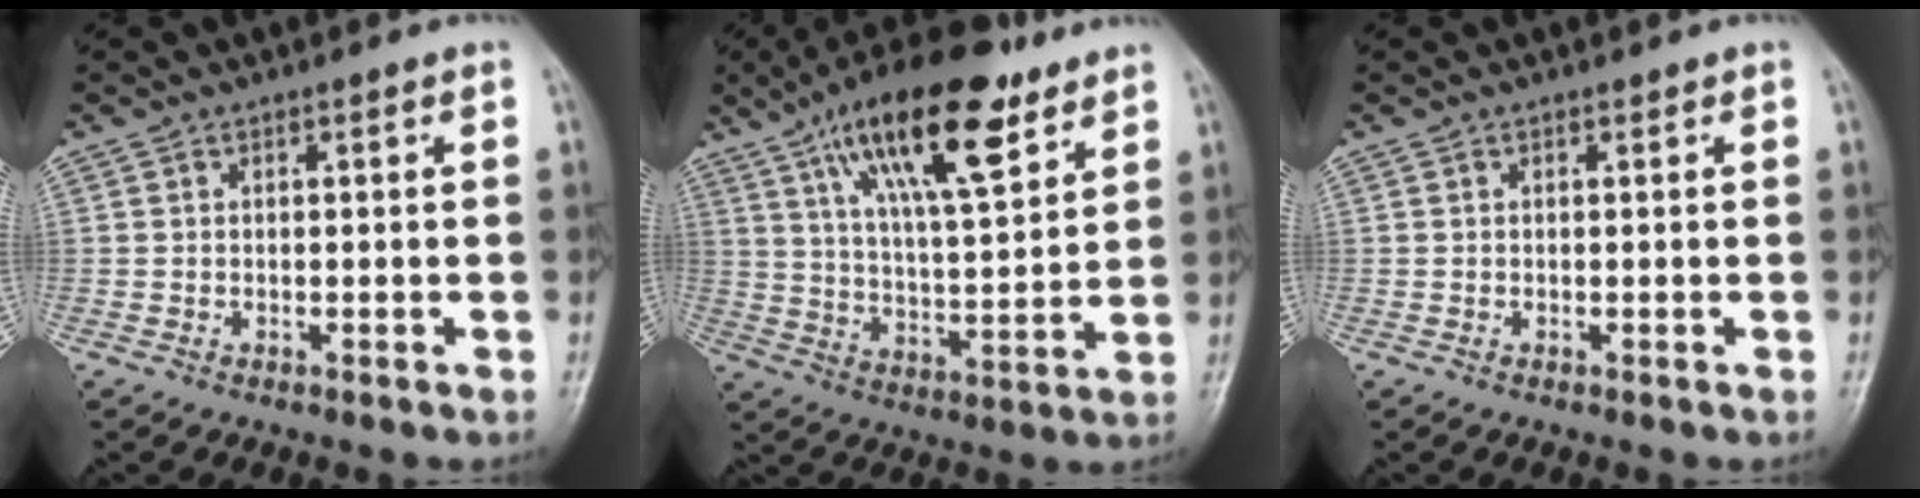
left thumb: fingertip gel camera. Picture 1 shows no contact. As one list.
[{"total": 20.2, "force": [11.3, 6.7, 15.3], "torque": [-0.231, -0.035, 0.193]}, {"total": 0.0}]